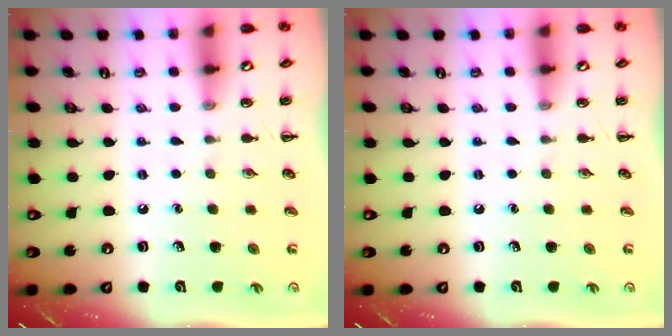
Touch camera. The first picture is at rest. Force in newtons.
{"total": 0.0}